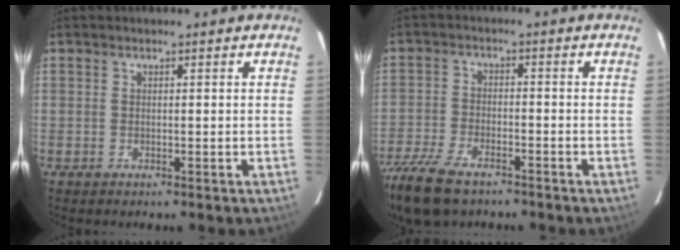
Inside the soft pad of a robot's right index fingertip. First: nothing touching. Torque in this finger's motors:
{"motor_torque": [1.04, -0.85, 0.34, 0.12]}